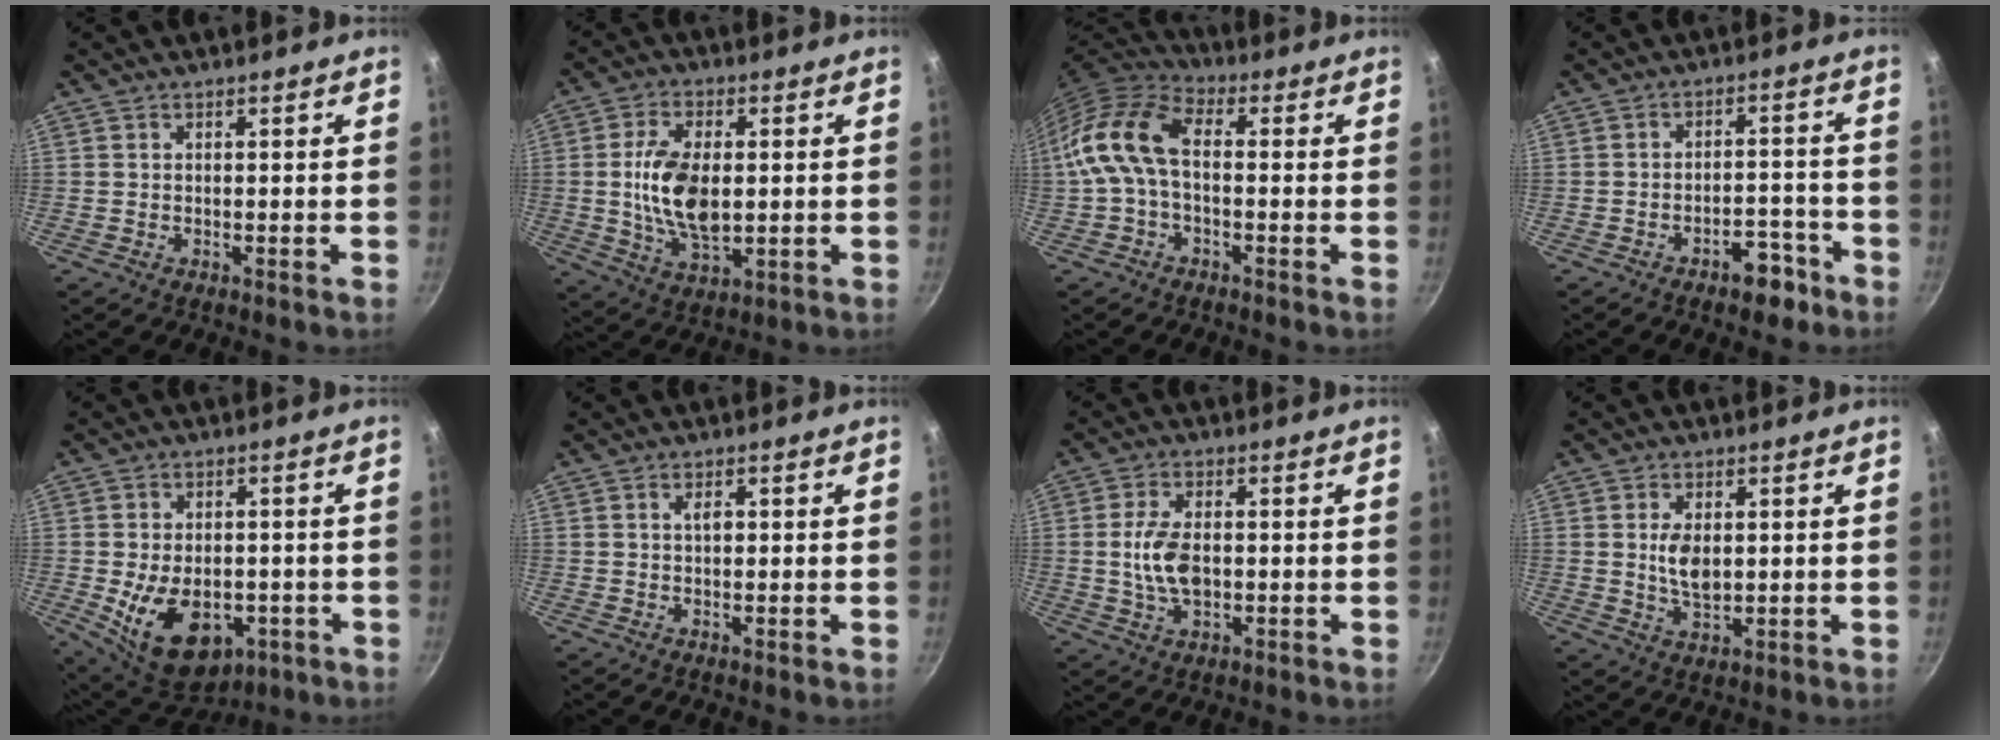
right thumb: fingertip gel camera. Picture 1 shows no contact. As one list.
[{"total": 12.4, "force": [0.3, 6.7, 10.4], "torque": [-0.189, -0.002, 0.008]}, {"total": 11.3, "force": [-0.9, 6.5, 9.1], "torque": [-0.178, 0.038, -0.036]}, {"total": 6.1, "force": [-4.1, 3.0, 3.4], "torque": [-0.024, 0.041, -0.047]}, {"total": 15.1, "force": [-4.1, 9.8, 10.7], "torque": [-0.146, -0.002, -0.042]}, {"total": 4.4, "force": [-1.1, 3.3, 2.8], "torque": [-0.017, 0.024, -0.029]}, {"total": 7.8, "force": [-0.3, 4.5, 6.4], "torque": [-0.119, 0.005, -0.007]}, {"total": 5.7, "force": [0.7, 3.4, 4.6], "torque": [-0.080, -0.012, 0.016]}]